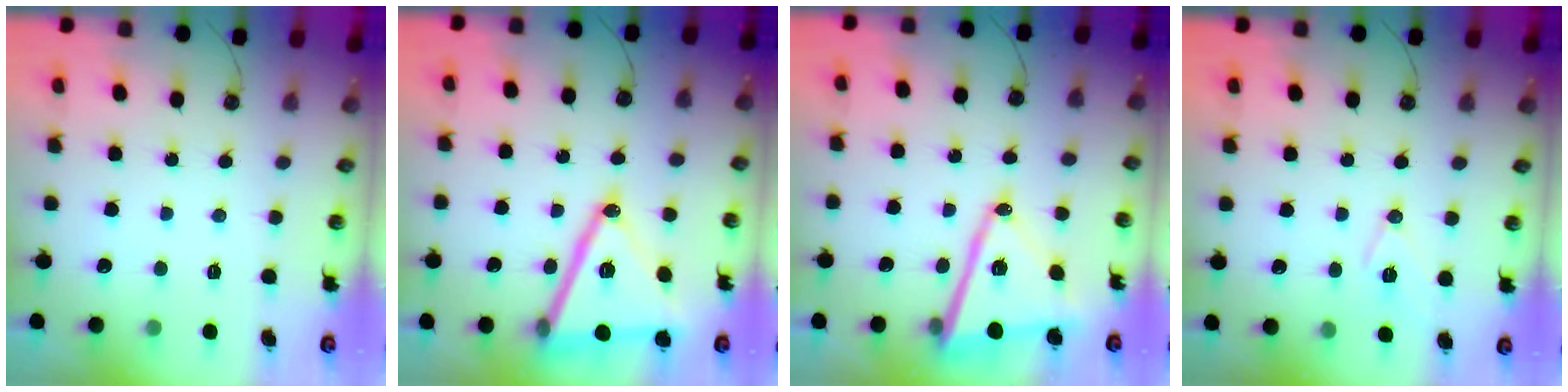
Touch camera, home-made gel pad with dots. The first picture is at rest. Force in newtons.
{"total": 21.4, "press": 21.1, "slide": 3.5}
{"total": 15.0, "press": 14.9, "slide": 1.8}
{"total": 8.5, "press": 7.8, "slide": 3.5}